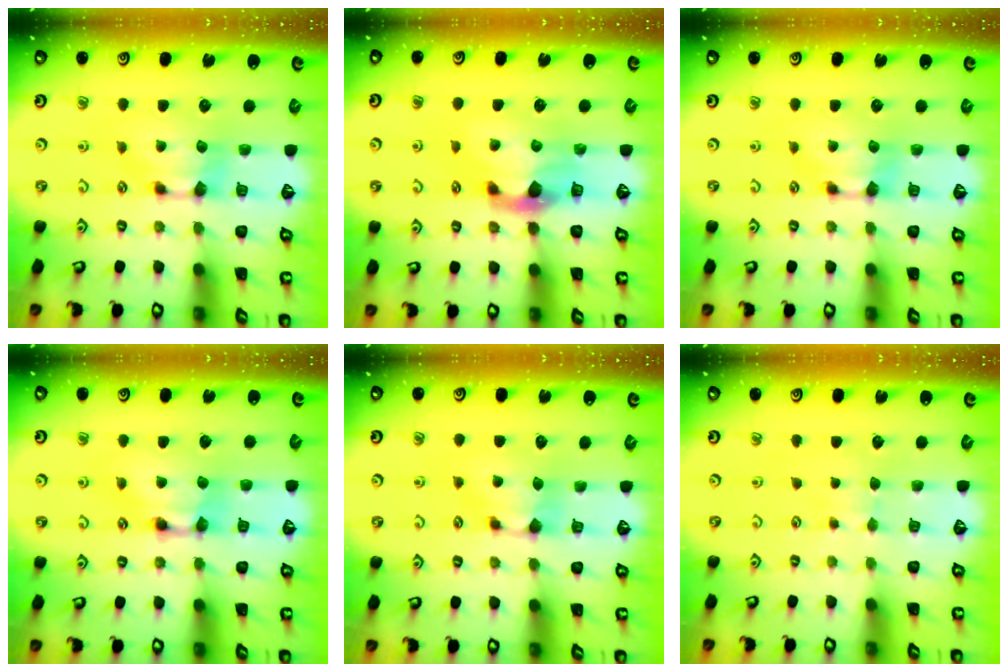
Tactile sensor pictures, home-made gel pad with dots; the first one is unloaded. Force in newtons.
{"total": 2.7, "press": 2.4, "slide": 1.3}
{"total": 0.0}
{"total": 2.2, "press": 2.2, "slide": 0.0}
{"total": 0.8, "press": 0.4, "slide": 0.6}
{"total": 2.5, "press": 2.5, "slide": 0.3}